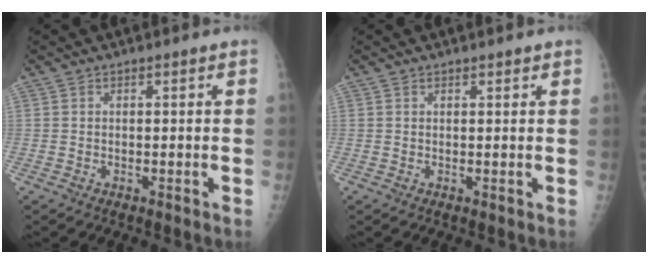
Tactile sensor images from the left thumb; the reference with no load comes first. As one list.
[{"total": 0.8, "force": [0.7, 0.3, 0.2], "torque": [-0.001, -0.005, 0.010]}]